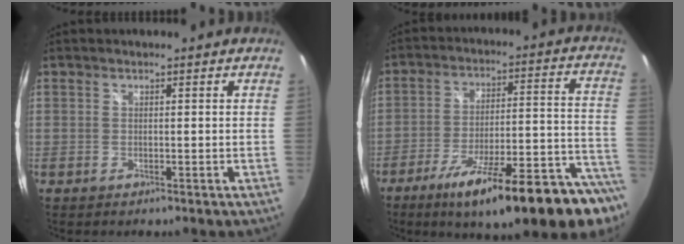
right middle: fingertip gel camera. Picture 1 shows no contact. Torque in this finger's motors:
{"motor_torque": [1.38, -0.76, 0.72, 0.21]}